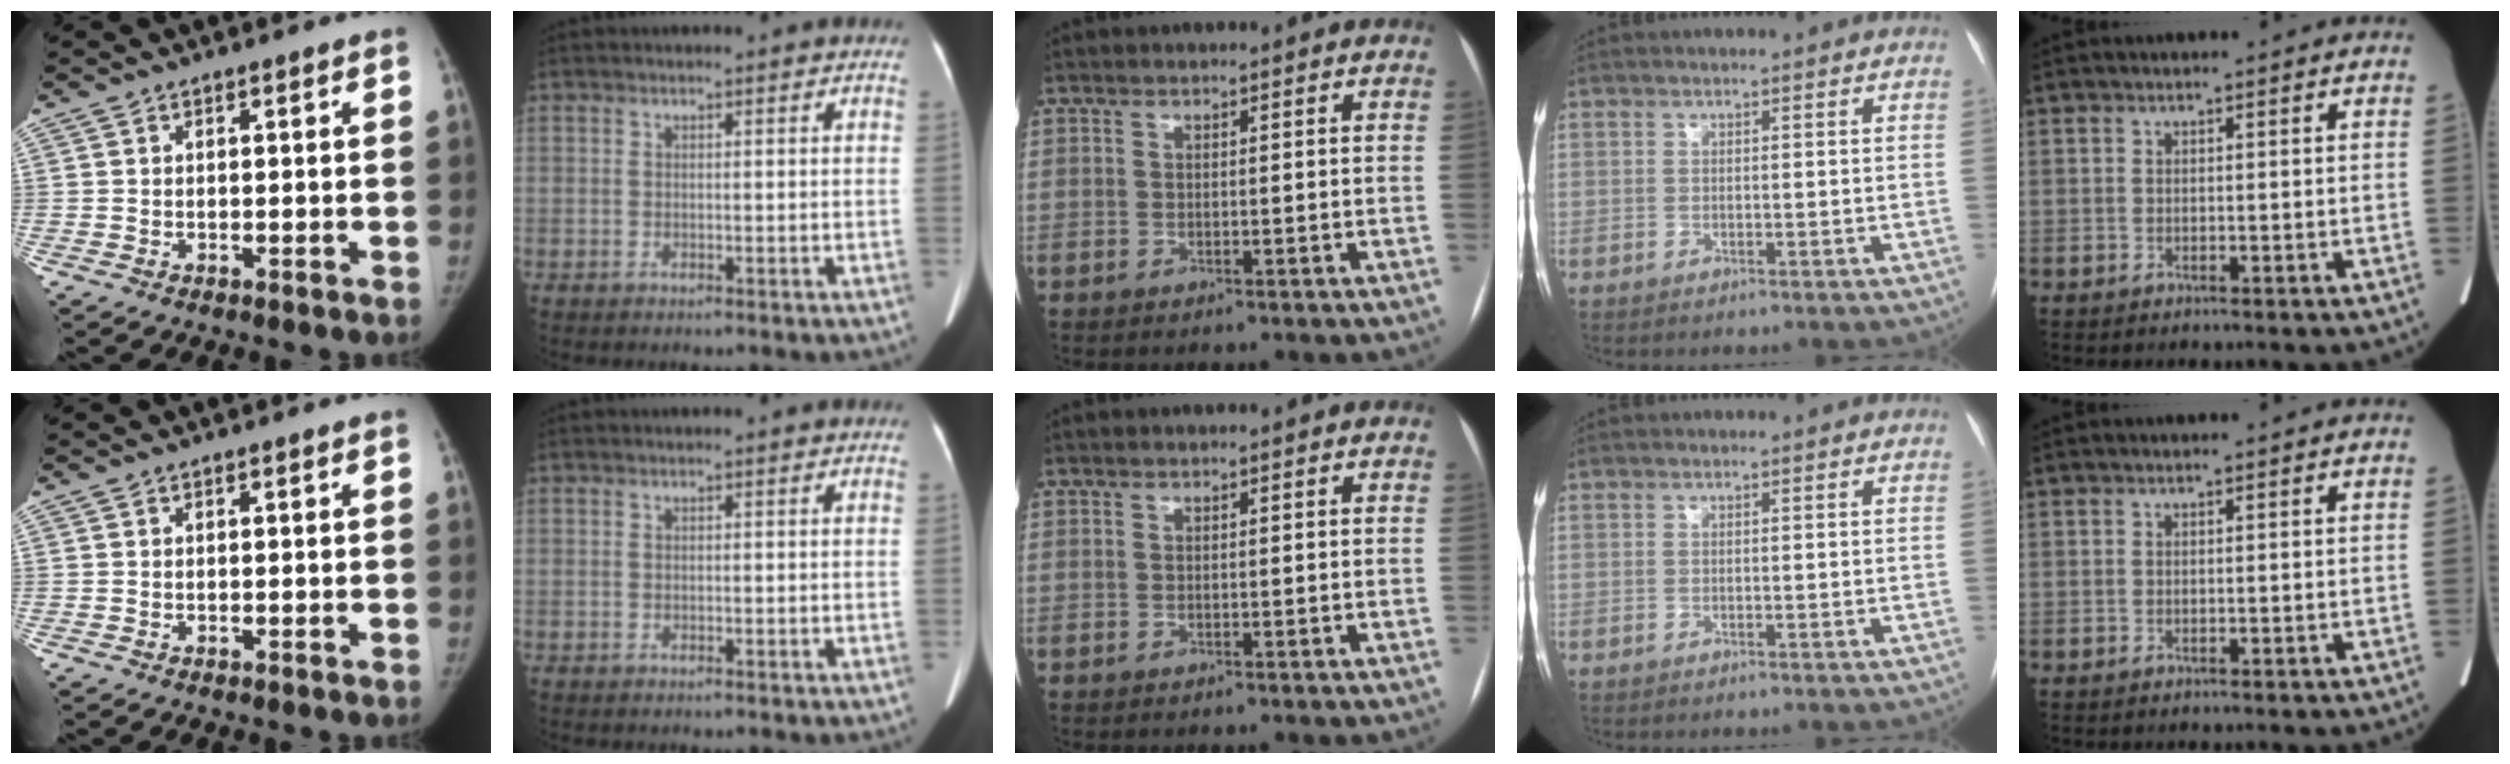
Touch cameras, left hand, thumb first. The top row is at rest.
{}